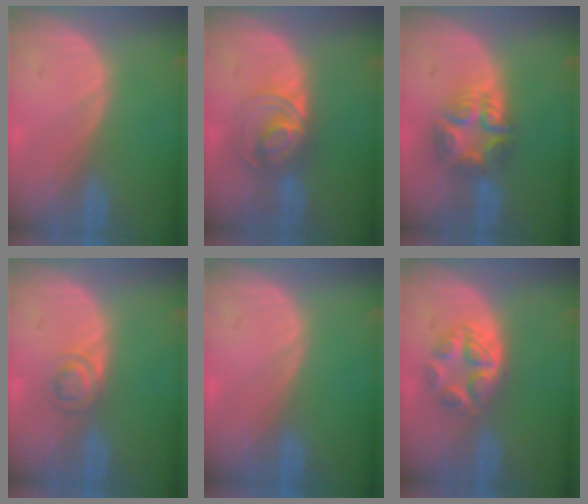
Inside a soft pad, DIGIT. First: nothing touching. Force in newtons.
{"total": 7.0, "press": 6.1, "slide": 3.6}
{"total": 8.0, "press": 6.8, "slide": 4.1}
{"total": 3.0, "press": 2.9, "slide": 0.2}
{"total": 0.0}
{"total": 6.3, "press": 5.3, "slide": 3.4}